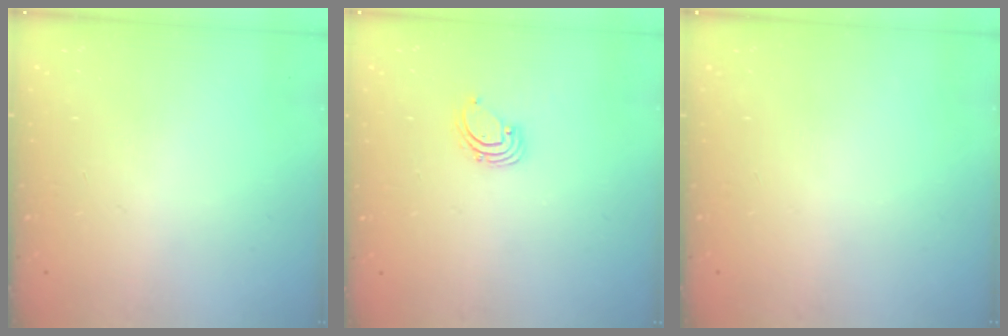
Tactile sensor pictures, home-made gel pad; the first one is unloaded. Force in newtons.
{"total": 1.6, "press": 1.6, "slide": 0.1}
{"total": 0.0}